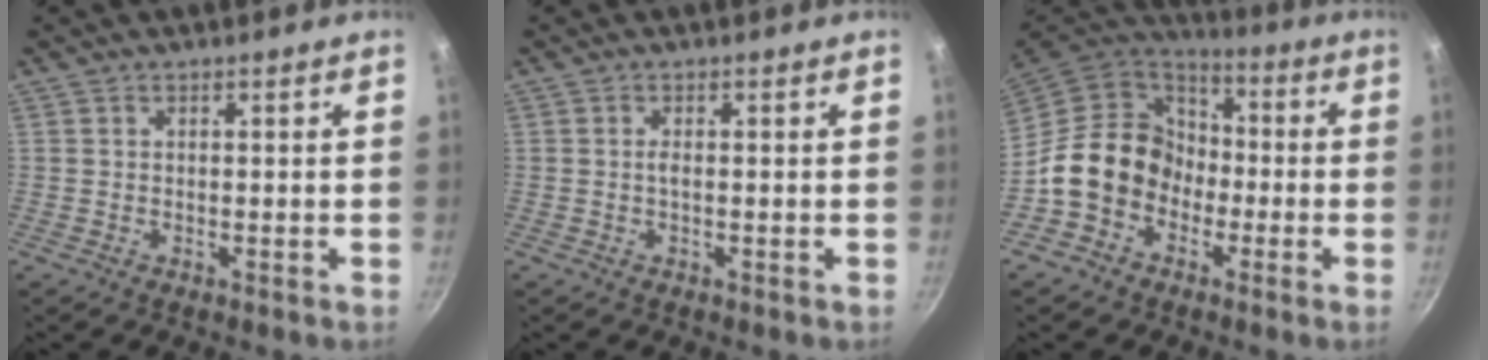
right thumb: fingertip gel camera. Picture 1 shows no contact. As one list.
[{"total": 1.0, "force": [-0.1, 0.2, 0.9], "torque": [-0.022, 0.001, -0.003]}, {"total": 14.5, "force": [-3.7, 12.1, 7.1], "torque": [-0.079, 0.053, -0.079]}]